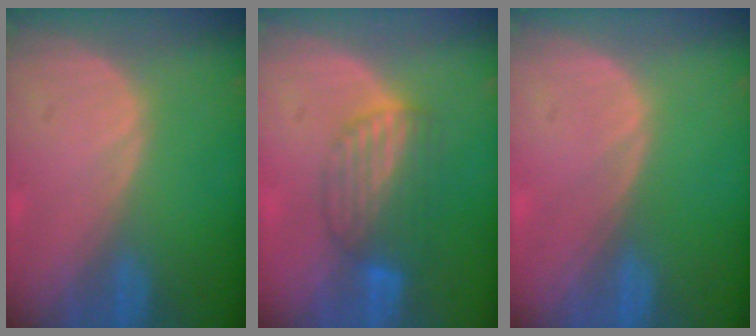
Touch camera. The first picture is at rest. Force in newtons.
{"total": 6.7, "press": 6.1, "slide": 2.8}
{"total": 0.0}